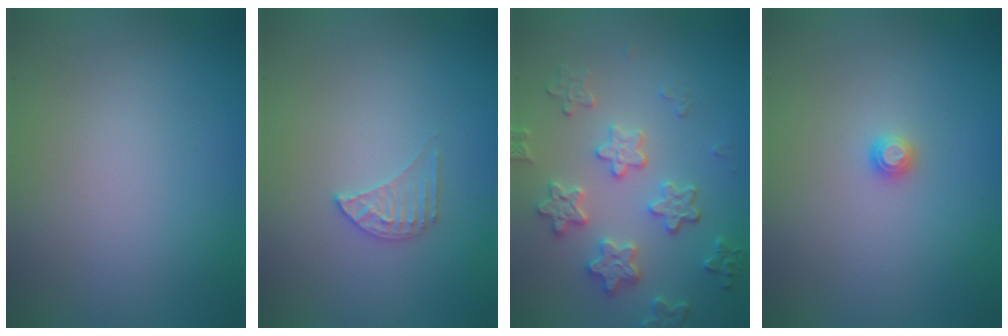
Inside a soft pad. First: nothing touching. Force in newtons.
{"total": 1.7, "press": 1.7, "slide": 0.1}
{"total": 3.8, "press": 3.8, "slide": 0.7}
{"total": 0.8, "press": 0.8, "slide": 0.1}